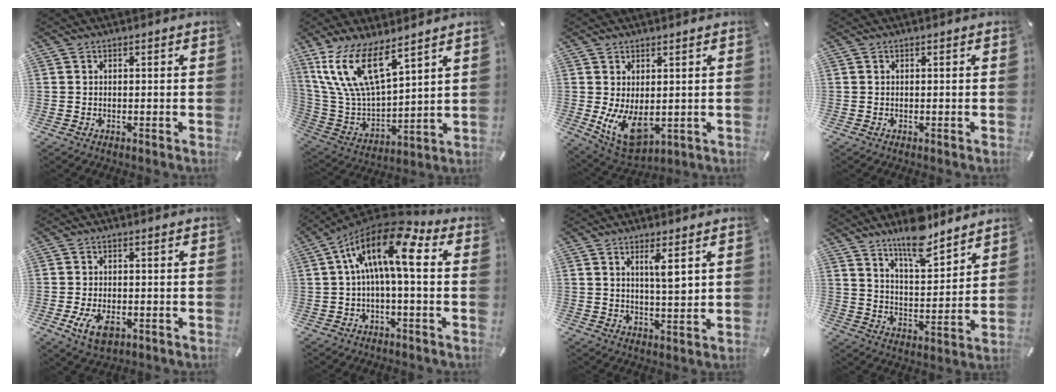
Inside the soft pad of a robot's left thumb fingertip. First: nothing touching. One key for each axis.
{"total": 16.7, "fx": 10.9, "fy": 6.8, "fz": 10.7, "tx": -0.256, "ty": -0.056, "tz": 0.196}
{"total": 9.2, "fx": 0.2, "fy": 5.2, "fz": 7.6, "tx": -0.142, "ty": -0.027, "tz": 0.007}
{"total": 0.0}
{"total": 5.9, "fx": -2.0, "fy": 3.4, "fz": 4.3, "tx": -0.103, "ty": -0.001, "tz": -0.039}
{"total": 15.6, "fx": 2.8, "fy": 5.6, "fz": 14.2, "tx": -0.265, "ty": -0.018, "tz": 0.044}
{"total": 5.6, "fx": 2.7, "fy": 1.0, "fz": 4.8, "tx": -0.078, "ty": -0.016, "tz": 0.038}
{"total": 12.3, "fx": 10.6, "fy": 4.0, "fz": 4.9, "tx": -0.075, "ty": -0.076, "tz": 0.190}